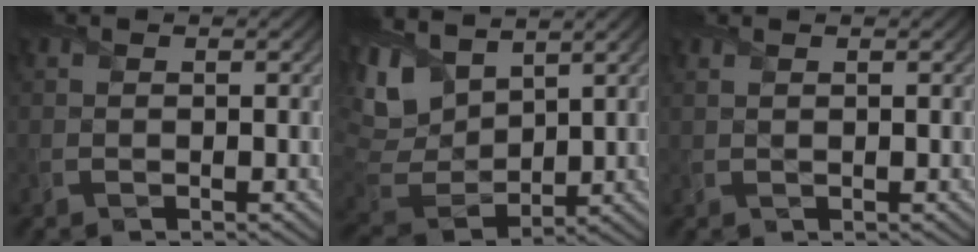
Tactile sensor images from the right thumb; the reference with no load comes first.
{"total": 11.9, "force": [6.0, 6.6, 7.9], "torque": [-0.227, 0.022, 0.118]}
{"total": 0.6, "force": [0.5, 0.0, 0.2], "torque": [-0.007, 0.003, 0.011]}